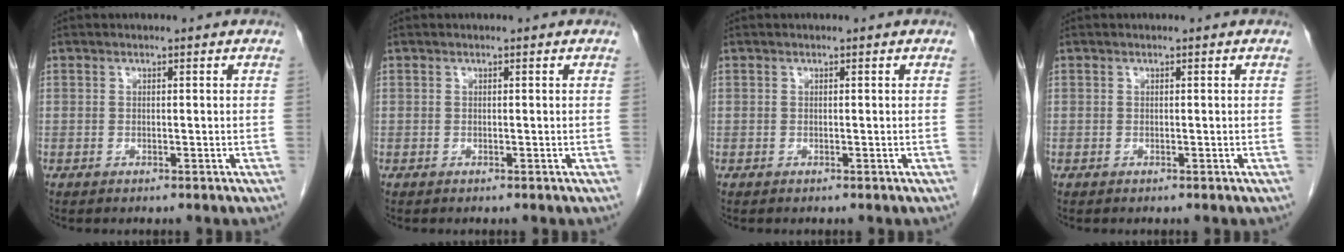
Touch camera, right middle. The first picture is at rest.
{"total": 0.0}
{"total": 0.0}
{"total": 0.0}